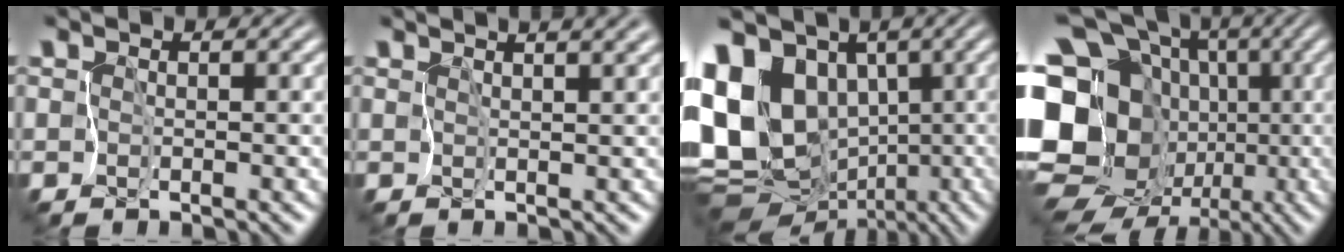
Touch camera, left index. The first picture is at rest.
{"total": 5.6, "force": [3.9, 1.9, 3.6], "torque": [-0.063, 0.032, 0.057]}
{"total": 16.2, "force": [1.5, 12.3, 10.4], "torque": [-0.232, 0.008, 0.050]}
{"total": 20.4, "force": [-2.1, 17.4, 10.5], "torque": [-0.201, 0.015, -0.071]}